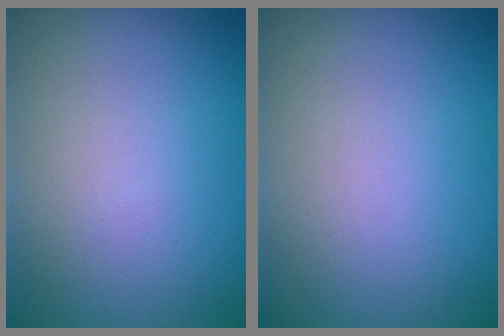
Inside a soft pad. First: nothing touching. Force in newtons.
{"total": 0.0}